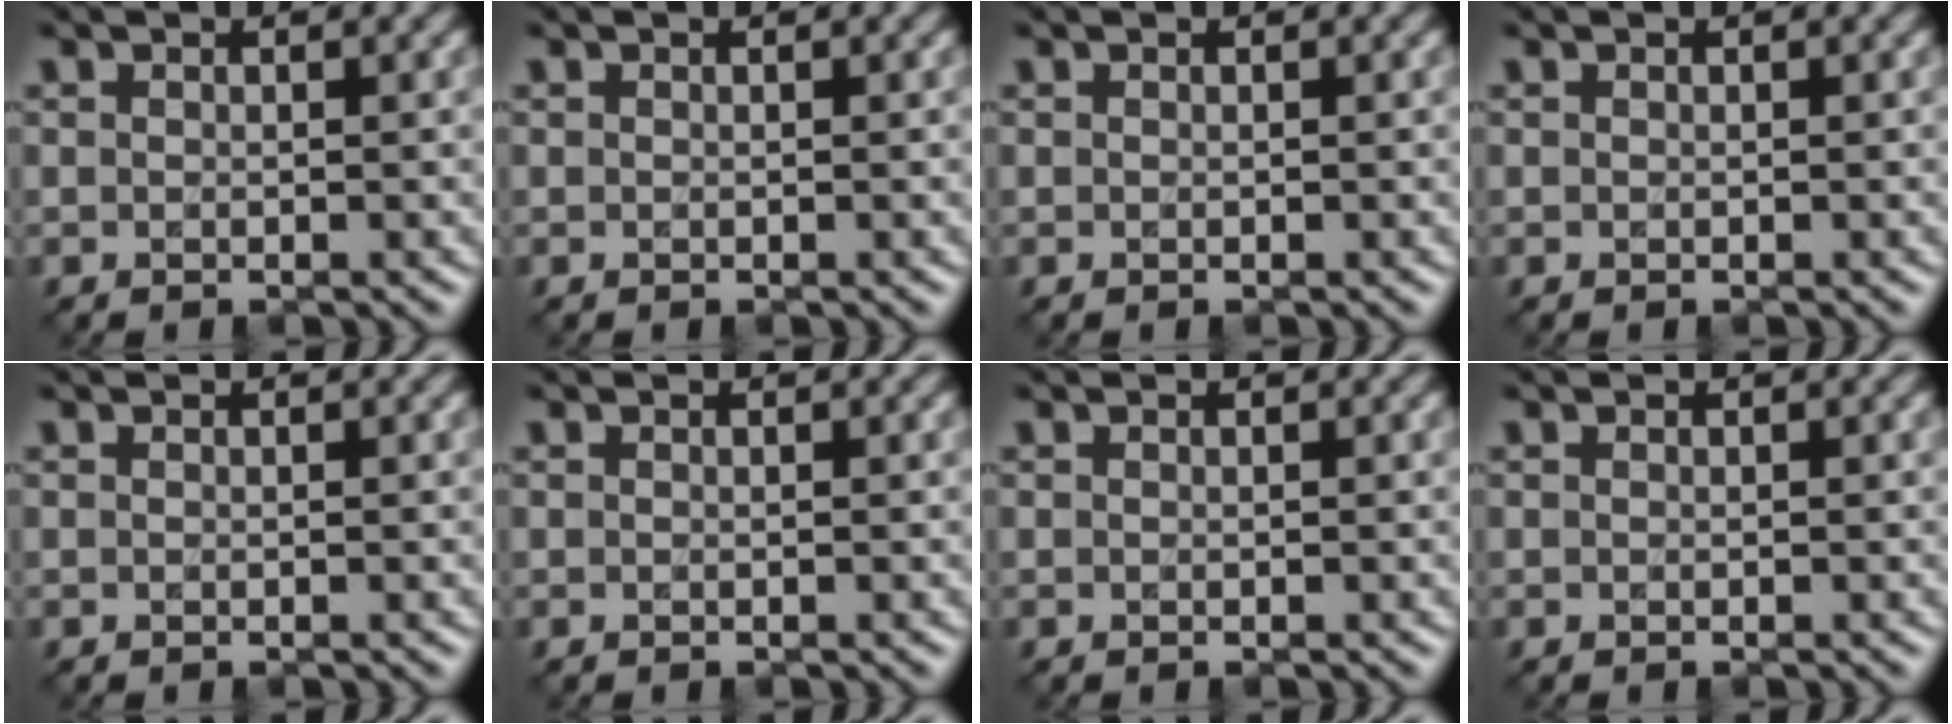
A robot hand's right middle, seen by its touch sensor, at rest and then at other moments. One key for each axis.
{"total": 0.0}
{"total": 0.0}
{"total": 0.0}
{"total": 0.0}
{"total": 0.0}
{"total": 0.0}
{"total": 0.0}